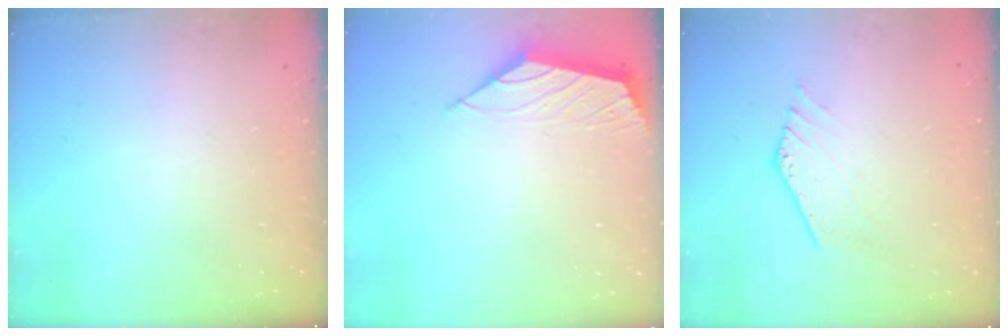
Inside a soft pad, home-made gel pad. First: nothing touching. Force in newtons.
{"total": 2.2, "press": 2.1, "slide": 0.5}
{"total": 0.9, "press": 0.8, "slide": 0.2}